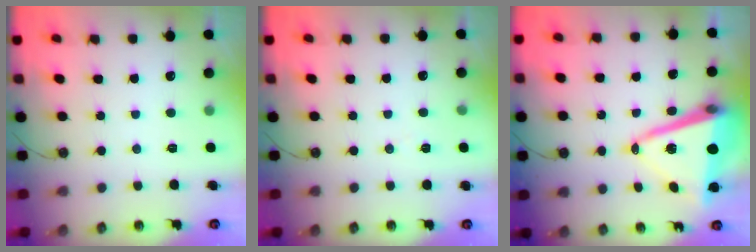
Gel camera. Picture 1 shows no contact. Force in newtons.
{"total": 4.9, "press": 2.3, "slide": 4.3}
{"total": 14.8, "press": 14.5, "slide": 2.9}